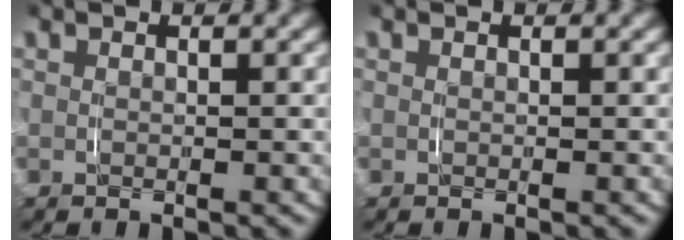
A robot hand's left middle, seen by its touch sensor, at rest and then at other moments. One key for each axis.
{"total": 0.0}